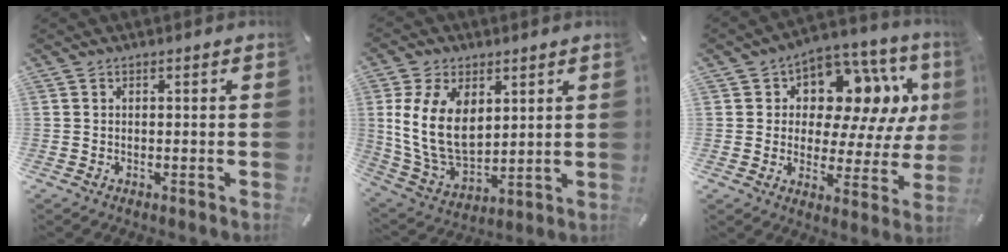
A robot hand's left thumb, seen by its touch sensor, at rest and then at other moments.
{"total": 14.6, "force": [3.6, 10.0, 9.9], "torque": [-0.222, -0.011, 0.067]}
{"total": 12.8, "force": [5.2, 8.2, 8.3], "torque": [-0.118, -0.042, 0.089]}